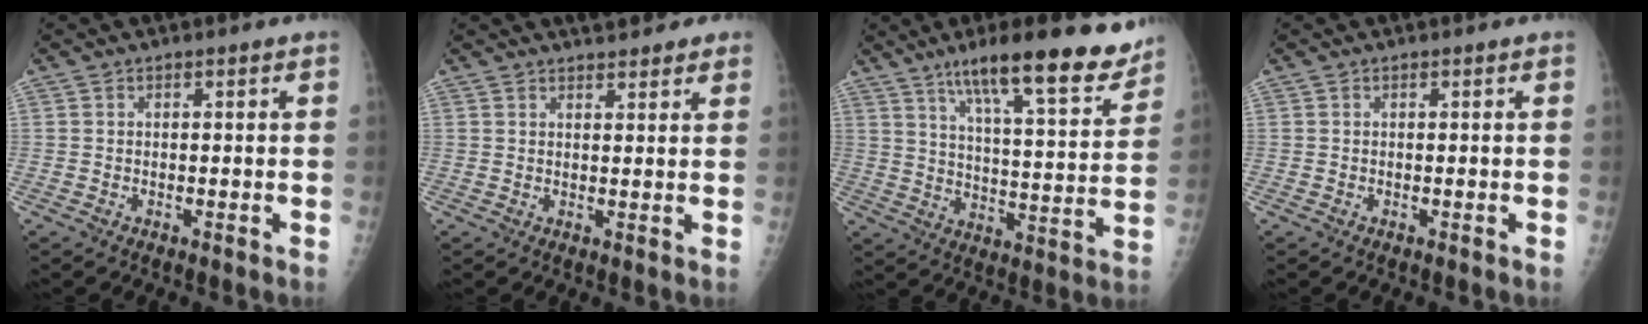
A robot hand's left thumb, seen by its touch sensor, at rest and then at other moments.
{"total": 7.5, "force": [6.1, 2.5, 3.5], "torque": [-0.027, -0.011, 0.074]}
{"total": 19.6, "force": [13.9, 4.0, 13.3], "torque": [-0.173, -0.060, 0.216]}
{"total": 0.0}